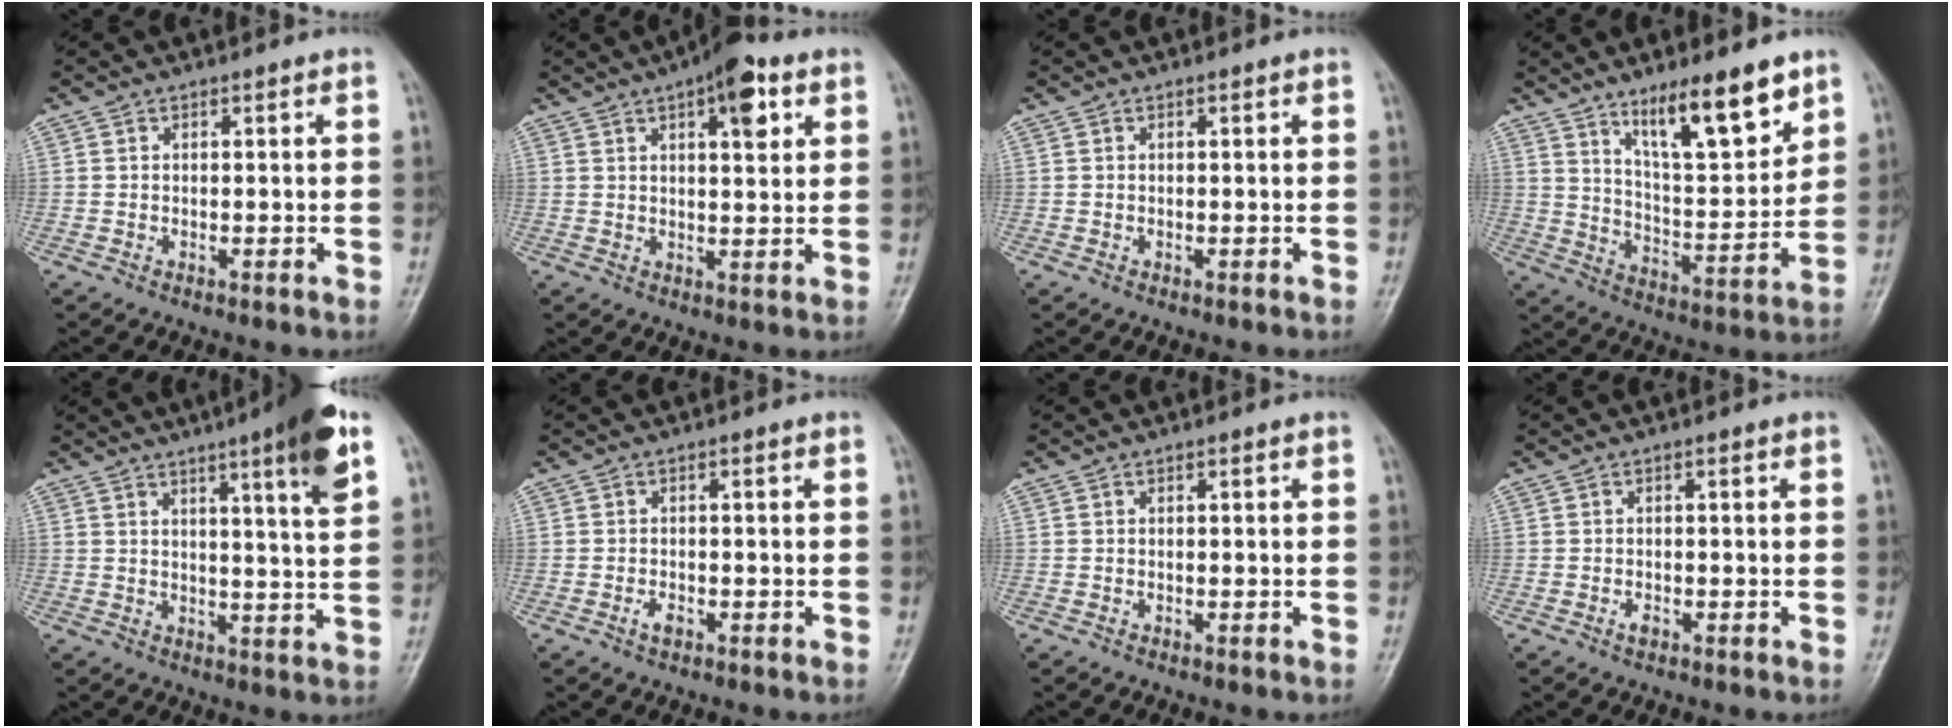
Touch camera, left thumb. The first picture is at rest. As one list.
[{"total": 9.0, "force": [4.3, 3.4, 7.1], "torque": [-0.081, -0.010, 0.056]}, {"total": 0.0}, {"total": 14.6, "force": [9.7, 3.8, 10.3], "torque": [-0.139, -0.063, 0.170]}, {"total": 11.2, "force": [6.0, 0.9, 9.4], "torque": [-0.127, -0.025, 0.079]}, {"total": 1.8, "force": [-0.9, 0.9, 1.2], "torque": [-0.022, 0.005, -0.016]}, {"total": 0.0}, {"total": 1.3, "force": [-0.6, 0.7, 0.9], "torque": [-0.014, 0.003, -0.011]}]